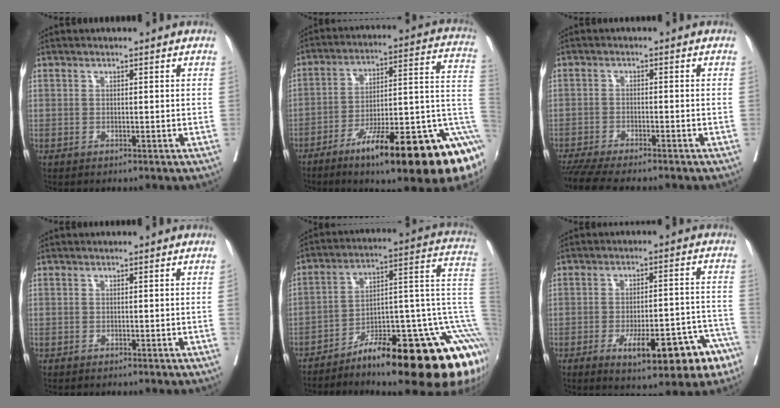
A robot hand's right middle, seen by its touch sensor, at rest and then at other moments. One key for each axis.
{"total": 24.3, "fx": -11.1, "fy": 3.7, "fz": 21.3, "tx": -0.201, "ty": 0.020, "tz": -0.167}
{"total": 9.6, "fx": -8.3, "fy": 1.0, "fz": 4.6, "tx": -0.061, "ty": -0.014, "tz": -0.131}
{"total": 0.6, "fx": -0.3, "fy": 0.2, "fz": 0.5, "tx": -0.006, "ty": 0.005, "tz": -0.006}
{"total": 25.7, "fx": -11.2, "fy": 4.5, "fz": 22.7, "tx": -0.199, "ty": 0.051, "tz": -0.164}
{"total": 13.6, "fx": -7.1, "fy": 3.8, "fz": 11.0, "tx": -0.122, "ty": 0.020, "tz": -0.089}